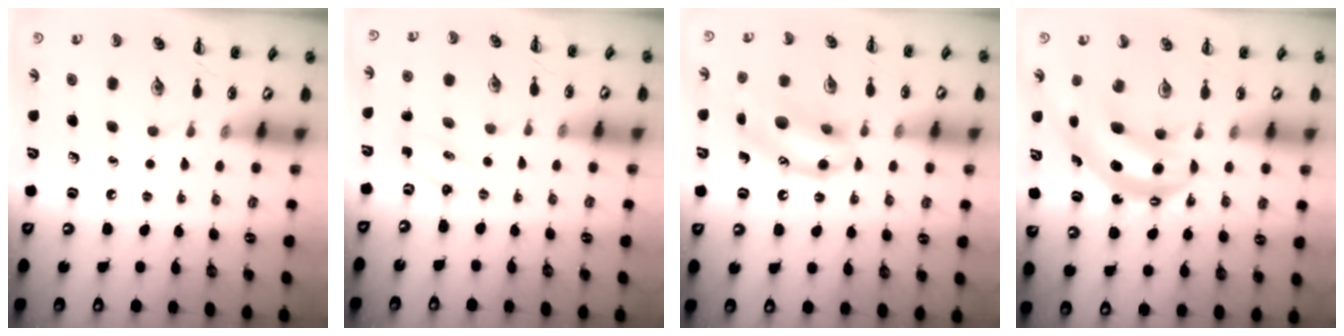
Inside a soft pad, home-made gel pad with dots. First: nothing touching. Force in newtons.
{"total": 2.1, "press": 2.0, "slide": 0.6}
{"total": 14.5, "press": 14.3, "slide": 2.6}
{"total": 7.4, "press": 7.2, "slide": 1.8}